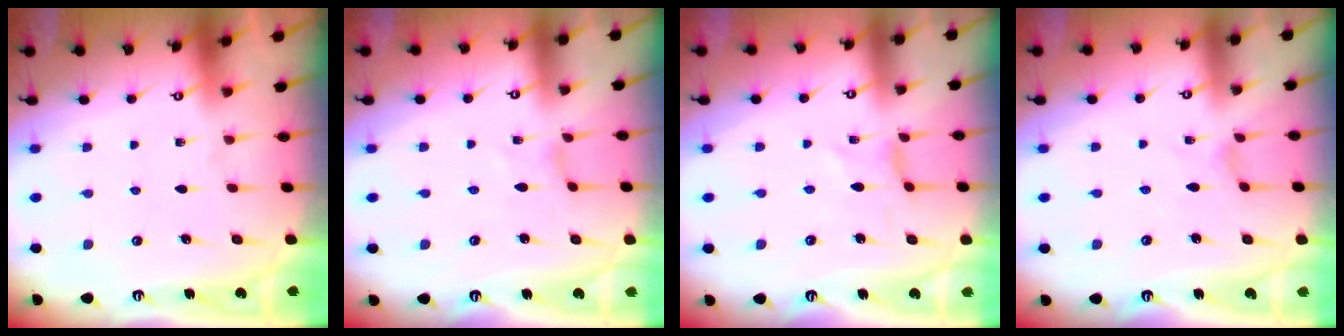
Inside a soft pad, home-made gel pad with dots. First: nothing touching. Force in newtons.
{"total": 0.0}
{"total": 0.0}
{"total": 0.0}